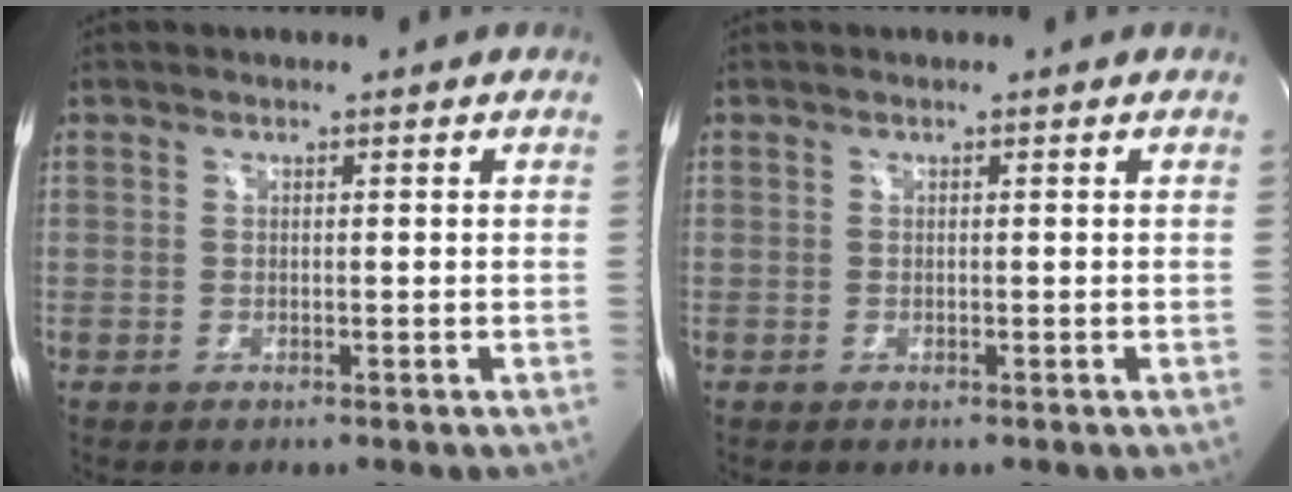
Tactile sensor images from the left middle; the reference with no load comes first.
{"total": 0.0}